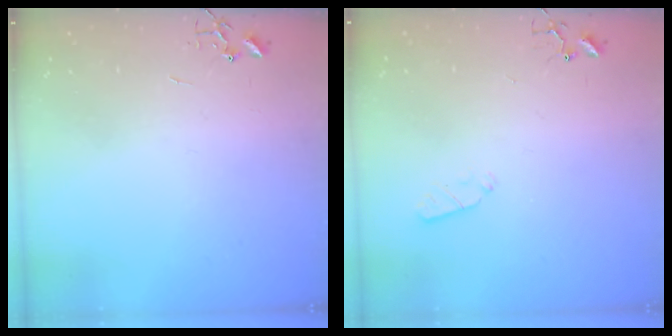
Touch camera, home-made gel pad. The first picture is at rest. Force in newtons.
{"total": 3.5, "press": 3.4, "slide": 0.5}